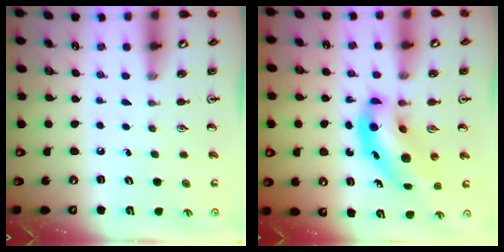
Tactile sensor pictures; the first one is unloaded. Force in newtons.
{"total": 10.5, "press": 10.0, "slide": 3.0}